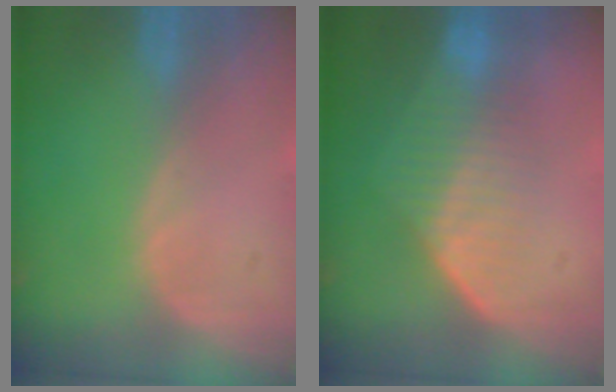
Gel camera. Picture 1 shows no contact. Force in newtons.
{"total": 7.1, "press": 6.2, "slide": 3.3}